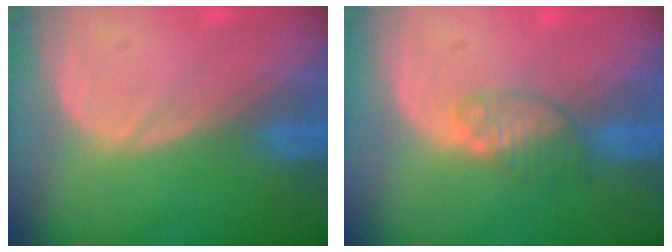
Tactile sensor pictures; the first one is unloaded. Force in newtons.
{"total": 3.3, "press": 3.1, "slide": 1.1}